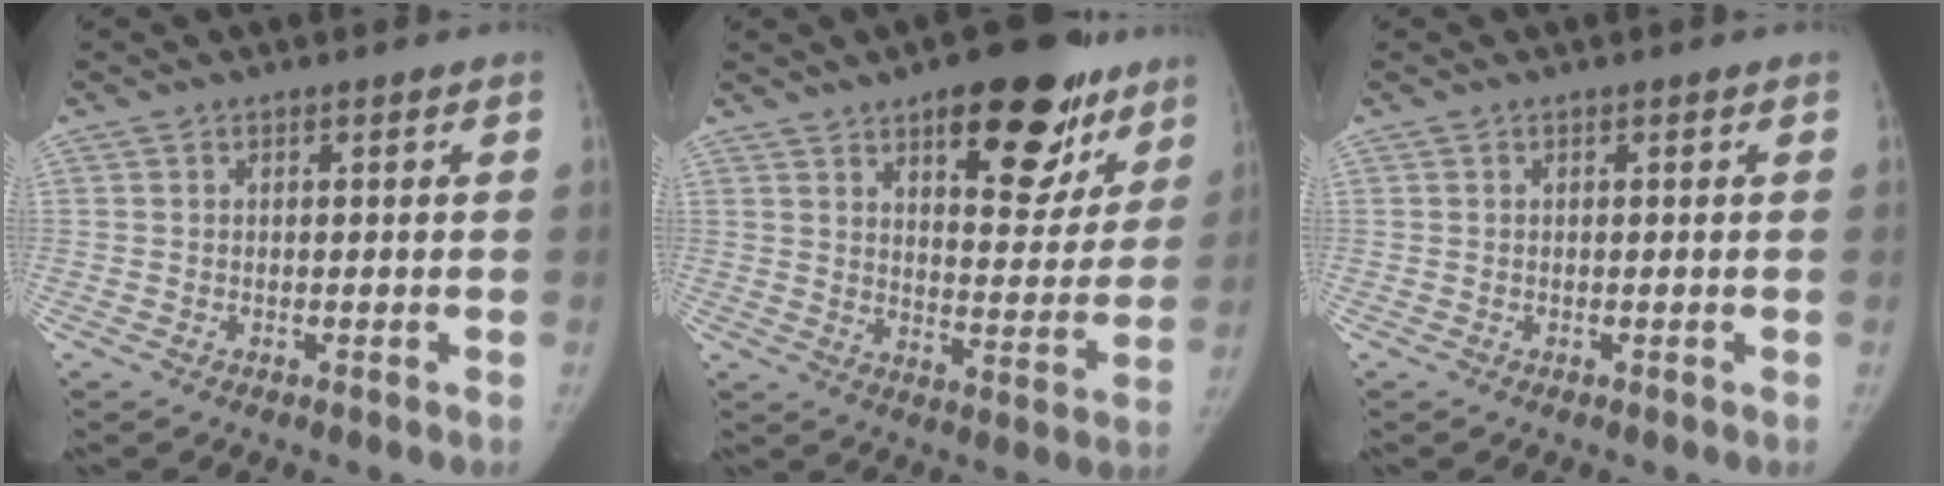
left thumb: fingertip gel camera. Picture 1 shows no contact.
{"total": 20.3, "force": [11.9, 8.9, 13.8], "torque": [-0.126, -0.051, 0.169]}
{"total": 0.0}